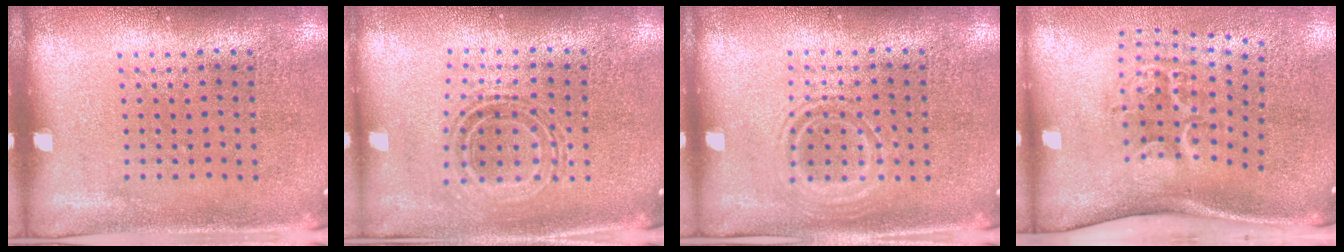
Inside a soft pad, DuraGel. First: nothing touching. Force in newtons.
{"total": 0.9, "press": 0.8, "slide": 0.3}
{"total": 1.1, "press": 1.0, "slide": 0.2}
{"total": 2.2, "press": 1.3, "slide": 1.8}